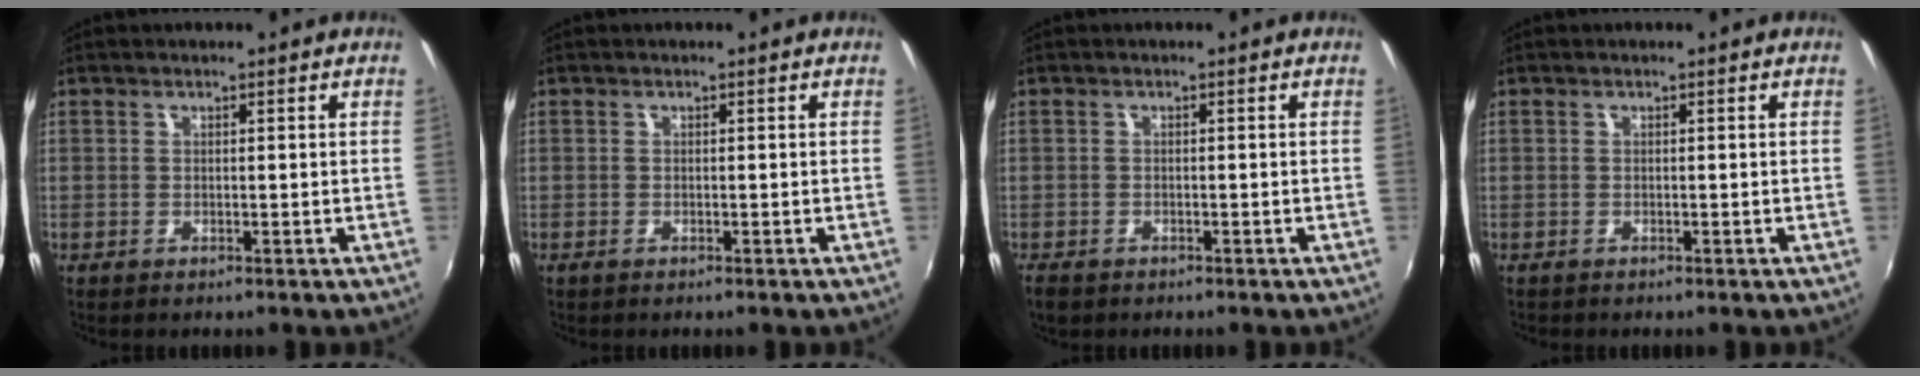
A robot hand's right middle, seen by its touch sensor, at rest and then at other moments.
{"total": 0.6, "force": [-0.5, 0.2, 0.3], "torque": [-0.006, -0.002, -0.010]}
{"total": 2.4, "force": [-1.7, 1.3, 1.0], "torque": [-0.025, -0.008, -0.031]}
{"total": 0.0}